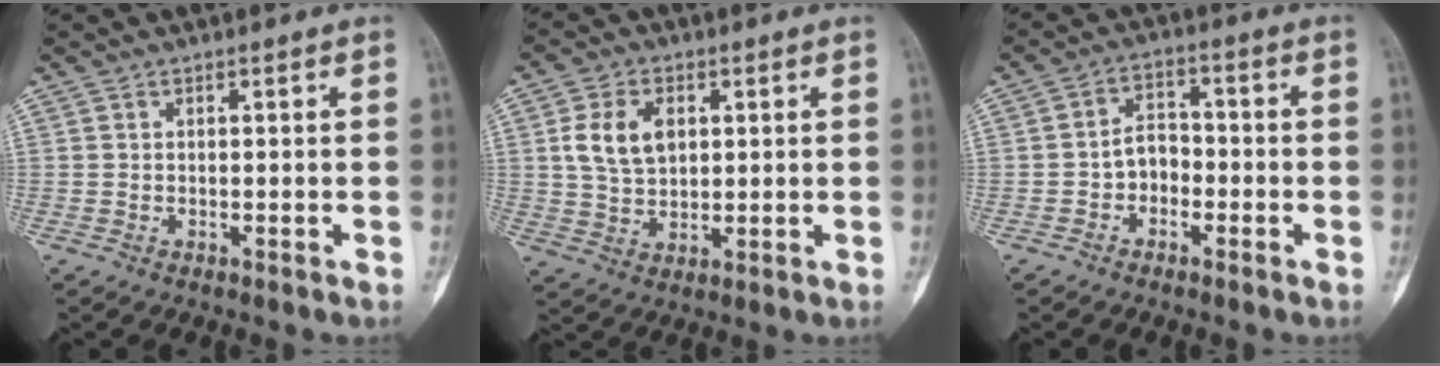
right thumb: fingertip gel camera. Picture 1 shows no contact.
{"total": 8.6, "force": [2.1, 5.8, 6.0], "torque": [-0.101, -0.003, 0.042]}
{"total": 4.8, "force": [-1.7, 3.6, 2.6], "torque": [-0.019, 0.024, -0.042]}